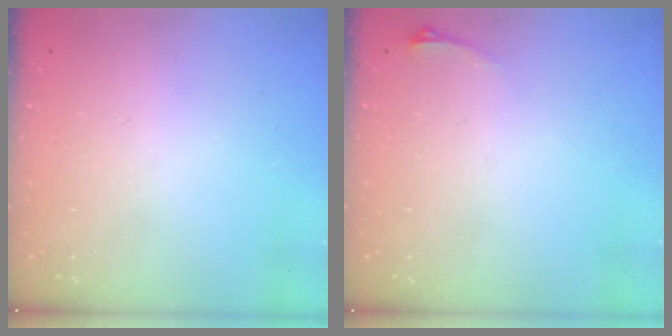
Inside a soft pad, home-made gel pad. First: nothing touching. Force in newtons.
{"total": 2.9, "press": 2.6, "slide": 1.5}